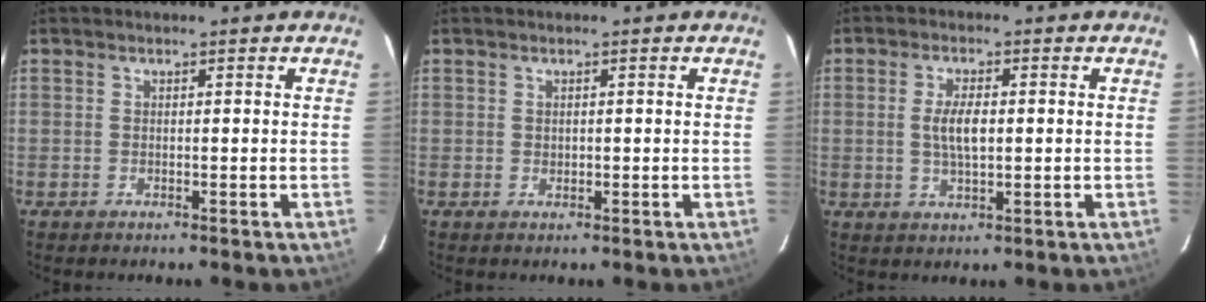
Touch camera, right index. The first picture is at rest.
{"total": 0.6, "force": [0.2, 0.6, 0.0], "torque": [0.002, 0.000, 0.006]}
{"total": 4.8, "force": [0.2, 1.7, 4.4], "torque": [-0.084, -0.001, 0.006]}